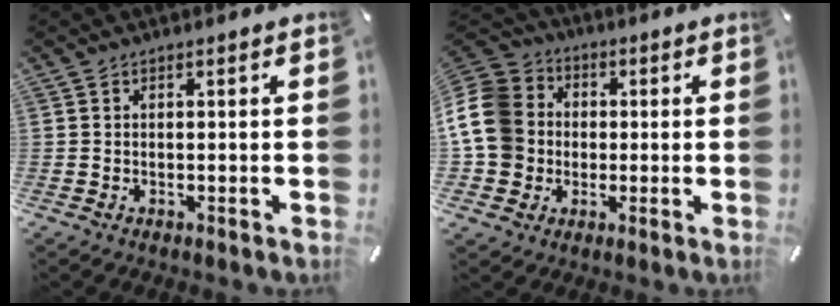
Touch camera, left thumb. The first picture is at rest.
{"total": 14.7, "force": [0.1, 13.2, 6.4], "torque": [-0.149, 0.017, 0.001]}